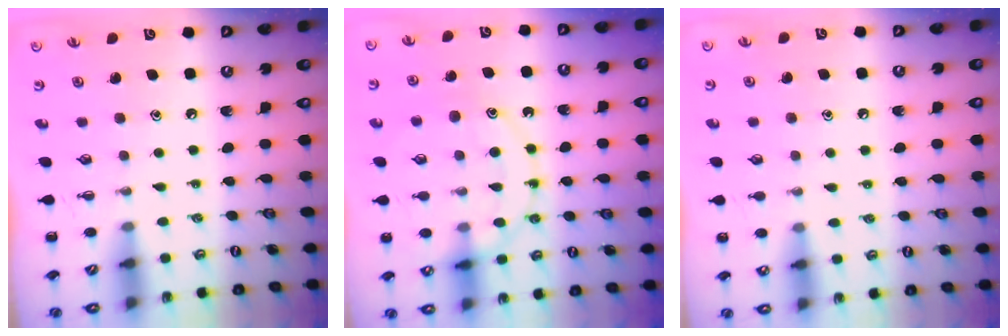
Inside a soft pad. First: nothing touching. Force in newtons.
{"total": 13.5, "press": 13.5, "slide": 1.1}
{"total": 5.7, "press": 5.4, "slide": 2.0}